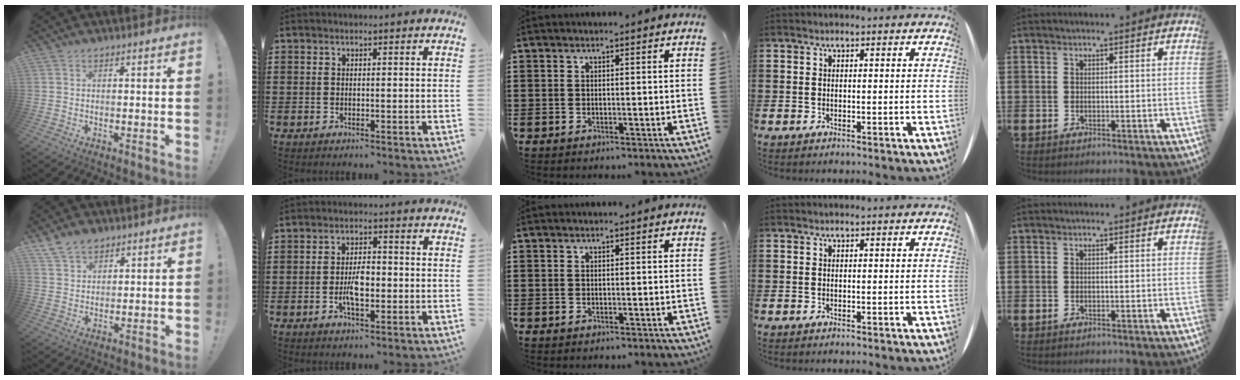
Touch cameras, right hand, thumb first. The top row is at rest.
{"thumb": {"total": 6.2, "force": [4.8, 3.6, 1.8], "torque": [-0.036, -0.023, 0.094]}, "index": {"total": 4.9, "force": [-1.1, 2.1, 4.3], "torque": [-0.089, 0.002, -0.023]}}